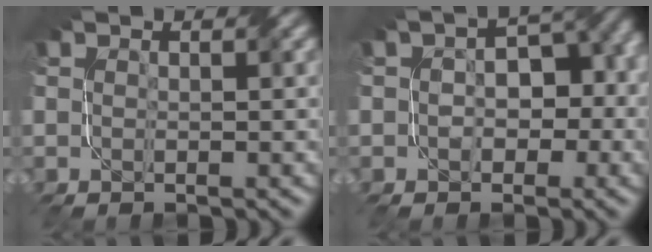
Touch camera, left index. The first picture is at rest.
{"total": 5.4, "force": [-1.3, 3.4, 4.1], "torque": [-0.041, 0.014, -0.018]}